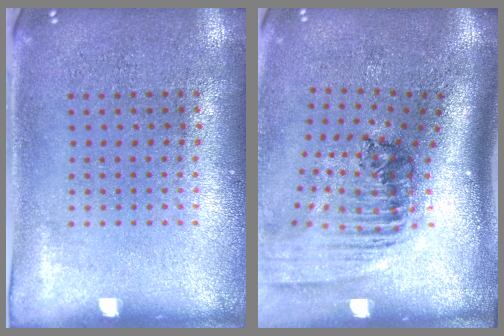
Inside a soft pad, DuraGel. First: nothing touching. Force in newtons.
{"total": 2.4, "press": 1.6, "slide": 1.8}